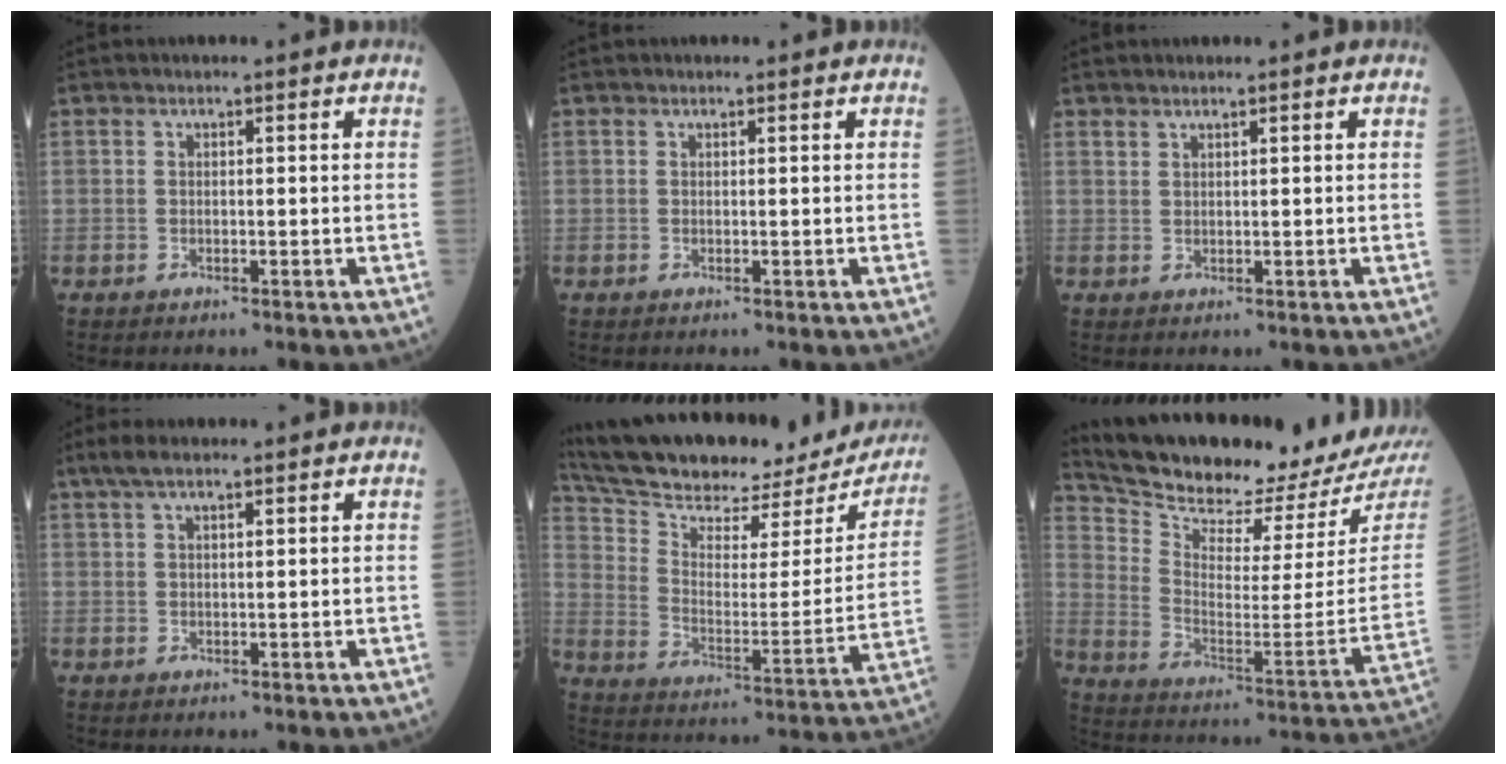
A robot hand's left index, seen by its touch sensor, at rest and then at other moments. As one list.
[{"total": 0.5, "force": [0.5, 0.0, 0.1], "torque": [-0.004, 0.007, 0.006]}, {"total": 0.9, "force": [0.9, 0.0, 0.3], "torque": [-0.005, 0.000, 0.021]}, {"total": 2.9, "force": [1.9, 0.5, 2.1], "torque": [-0.048, 0.013, 0.041]}, {"total": 27.1, "force": [24.1, 7.4, 10.1], "torque": [-0.182, -0.041, 0.327]}, {"total": 20.8, "force": [19.5, 0.4, 7.1], "torque": [-0.141, -0.098, 0.292]}]